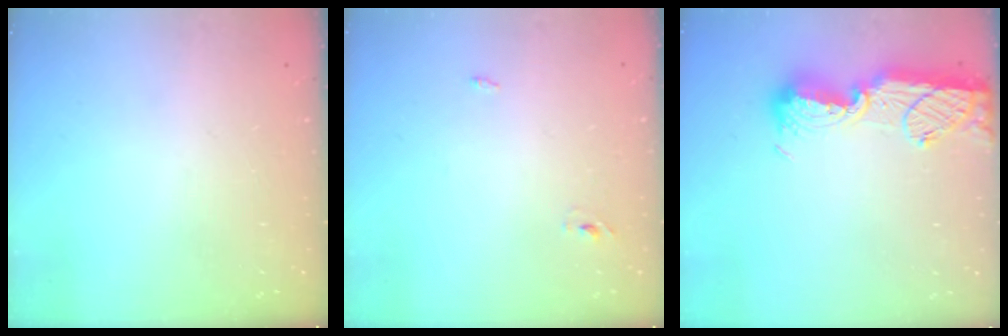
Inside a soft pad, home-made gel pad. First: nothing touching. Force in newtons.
{"total": 2.3, "press": 2.1, "slide": 1.0}
{"total": 12.9, "press": 12.8, "slide": 1.2}